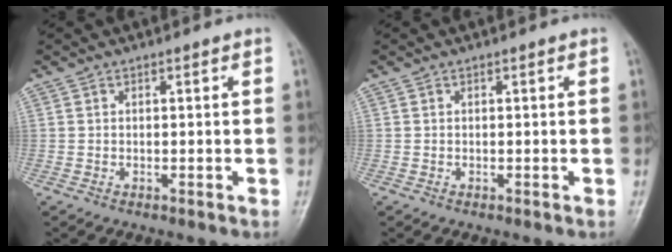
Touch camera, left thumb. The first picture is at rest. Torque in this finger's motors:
{"motor_torque": [0.00, 0.00, -0.03, 0.03, 0.00]}